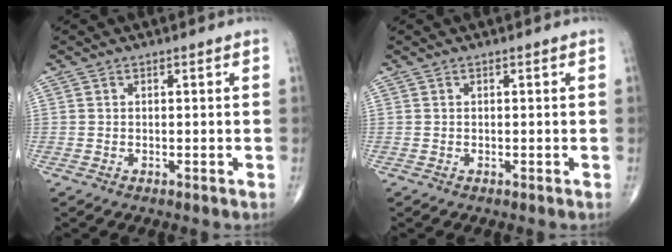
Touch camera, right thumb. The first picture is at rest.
{"total": 0.0}